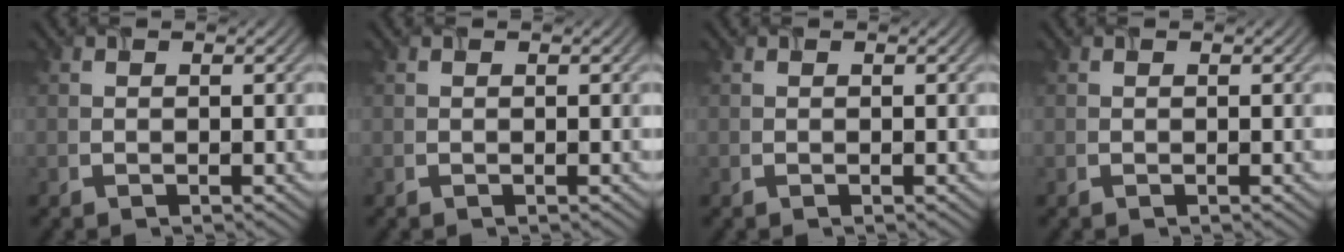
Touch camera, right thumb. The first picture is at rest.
{"total": 0.0}
{"total": 0.0}
{"total": 0.0}